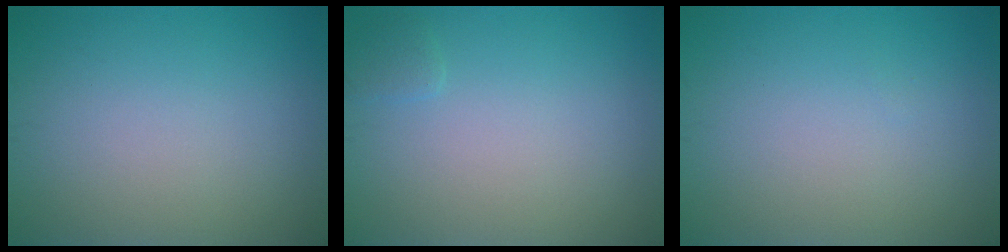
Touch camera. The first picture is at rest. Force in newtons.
{"total": 0.8, "press": 0.8, "slide": 0.1}
{"total": 0.0}